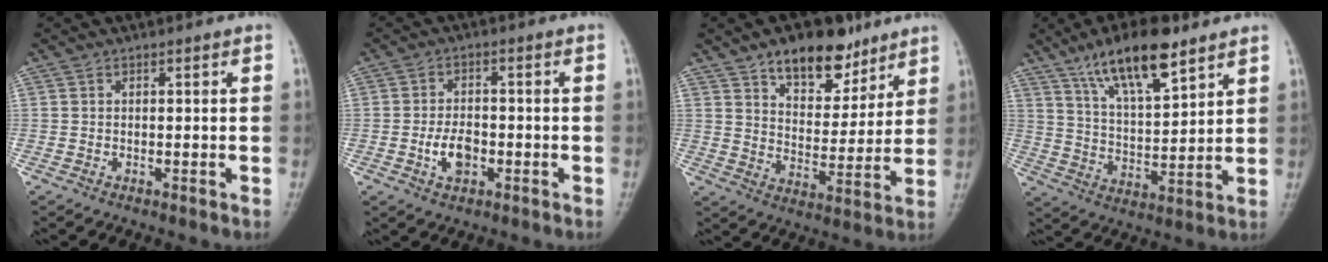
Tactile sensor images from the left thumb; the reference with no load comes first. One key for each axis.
{"total": 5.0, "fx": -1.6, "fy": 3.0, "fz": 3.7, "tx": -0.056, "ty": 0.010, "tz": -0.030}
{"total": 13.4, "fx": 8.9, "fy": 7.1, "fz": 7.1, "tx": -0.063, "ty": -0.053, "tz": 0.142}
{"total": 14.5, "fx": 9.4, "fy": 4.6, "fz": 10.1, "tx": -0.155, "ty": -0.041, "tz": 0.170}